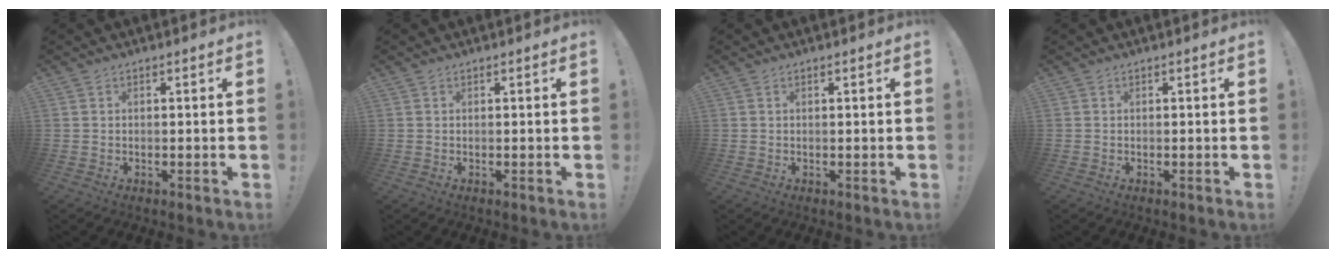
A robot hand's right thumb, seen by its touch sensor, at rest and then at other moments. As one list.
[{"total": 0.0}, {"total": 0.6, "force": [0.2, -0.4, 0.4], "torque": [-0.003, -0.003, 0.002]}, {"total": 0.0}]